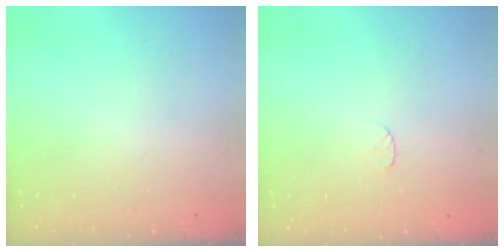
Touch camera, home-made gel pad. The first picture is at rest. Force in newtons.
{"total": 3.8, "press": 3.8, "slide": 0.4}